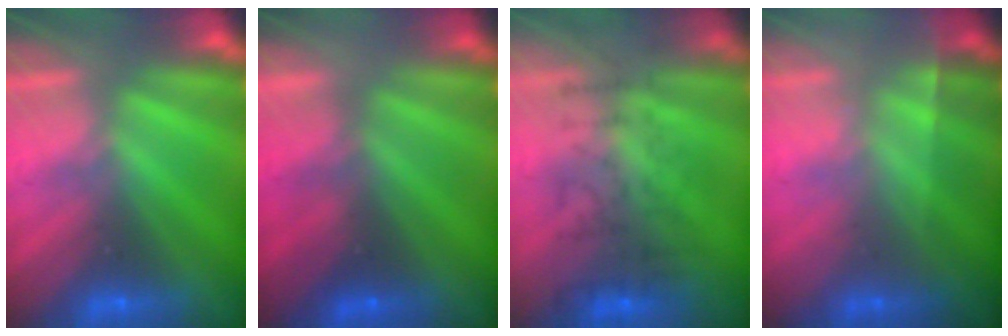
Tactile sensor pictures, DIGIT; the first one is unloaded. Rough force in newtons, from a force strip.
{"total": 1.7}
{"total": 4.8}
{"total": 1.8}